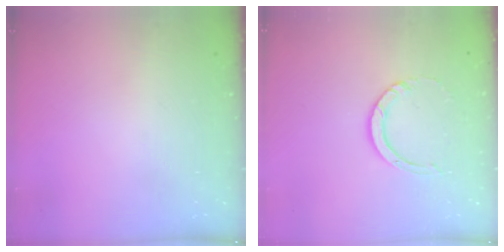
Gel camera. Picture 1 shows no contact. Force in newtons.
{"total": 4.7, "press": 4.7, "slide": 0.4}